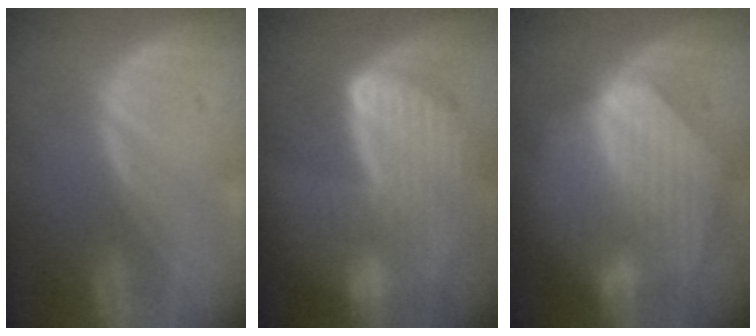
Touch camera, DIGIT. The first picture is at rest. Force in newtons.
{"total": 9.1, "press": 8.0, "slide": 4.3}
{"total": 9.1, "press": 8.0, "slide": 4.2}